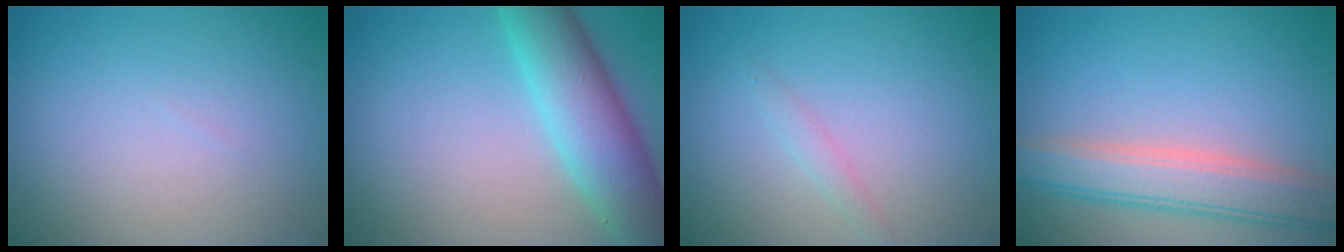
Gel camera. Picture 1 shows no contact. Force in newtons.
{"total": 6.9, "press": 6.9, "slide": 0.1}
{"total": 1.0, "press": 1.0, "slide": 0.0}
{"total": 5.3, "press": 5.3, "slide": 0.3}